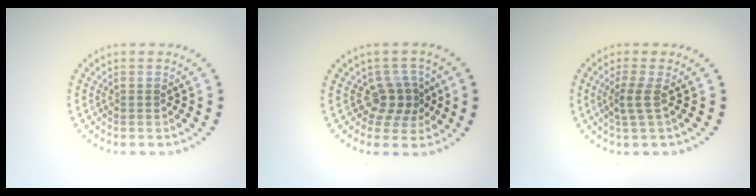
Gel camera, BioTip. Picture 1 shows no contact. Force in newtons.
{"total": 2.7, "press": 2.1, "slide": 1.7}
{"total": 1.9, "press": 1.2, "slide": 1.4}